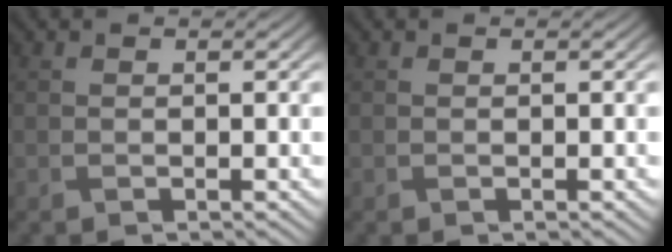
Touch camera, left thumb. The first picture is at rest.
{"total": 0.0}